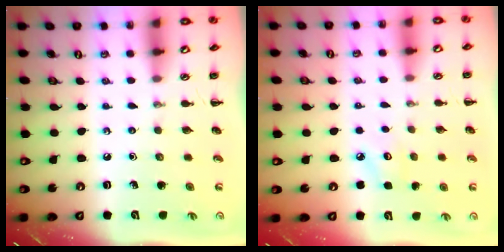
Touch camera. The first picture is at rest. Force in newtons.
{"total": 3.6, "press": 3.5, "slide": 0.7}